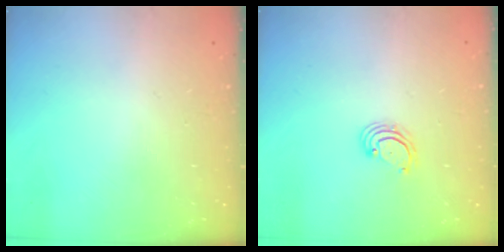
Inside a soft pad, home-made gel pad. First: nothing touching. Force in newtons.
{"total": 3.2, "press": 3.2, "slide": 0.5}